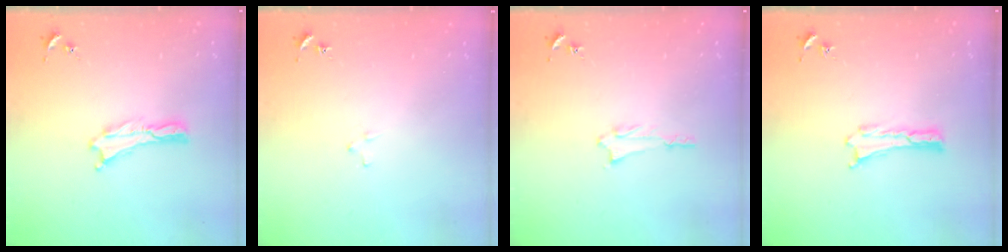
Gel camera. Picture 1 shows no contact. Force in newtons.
{"total": 1.9, "press": 1.9, "slide": 0.1}
{"total": 1.4, "press": 1.4, "slide": 0.2}
{"total": 0.0}